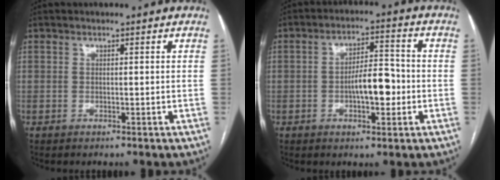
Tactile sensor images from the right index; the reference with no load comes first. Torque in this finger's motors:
{"motor_torque": [1.46, -0.30, 0.65, 0.13]}